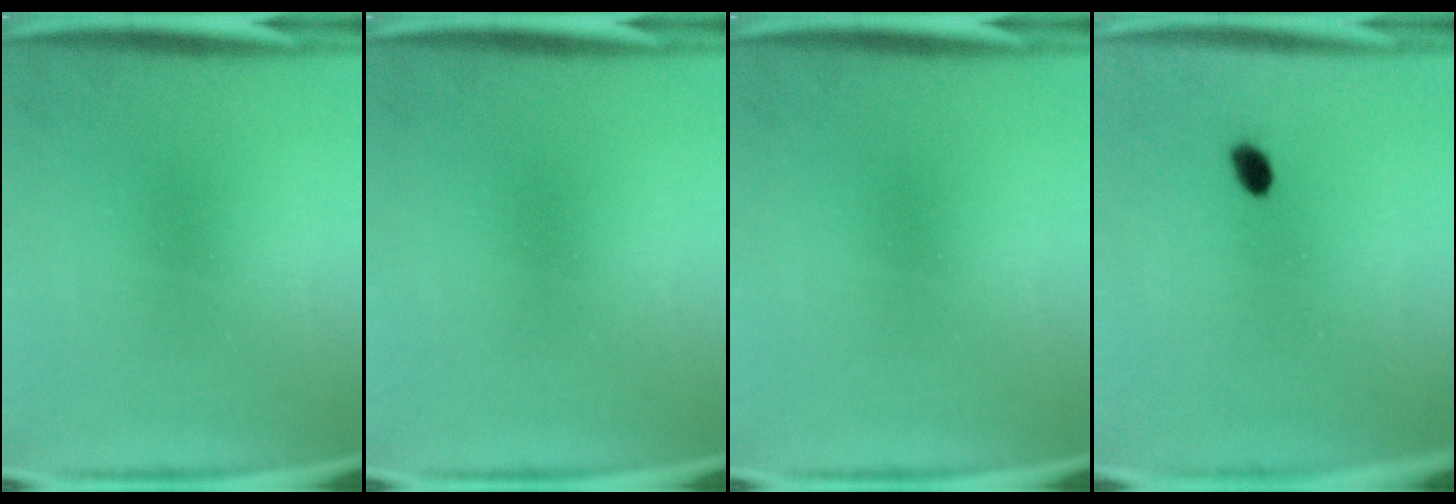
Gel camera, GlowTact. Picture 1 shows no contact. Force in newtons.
{"total": 0.0}
{"total": 0.0}
{"total": 1.5}